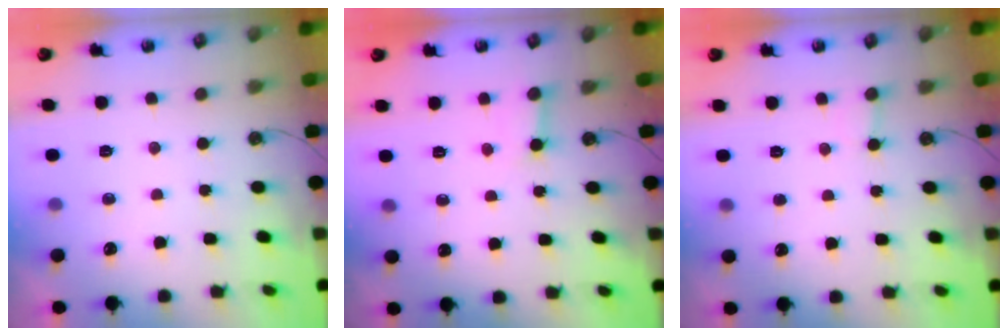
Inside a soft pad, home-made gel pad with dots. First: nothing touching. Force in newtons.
{"total": 3.6, "press": 3.6, "slide": 0.4}
{"total": 2.1, "press": 2.1, "slide": 0.2}